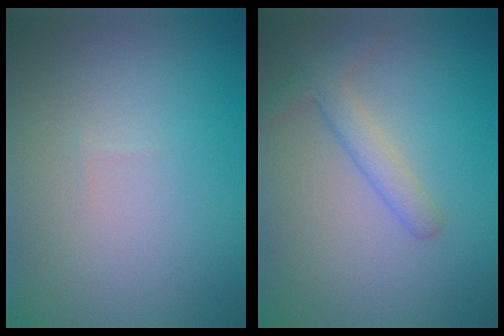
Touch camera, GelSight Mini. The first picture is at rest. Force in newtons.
{"total": 2.5, "press": 2.5, "slide": 0.2}